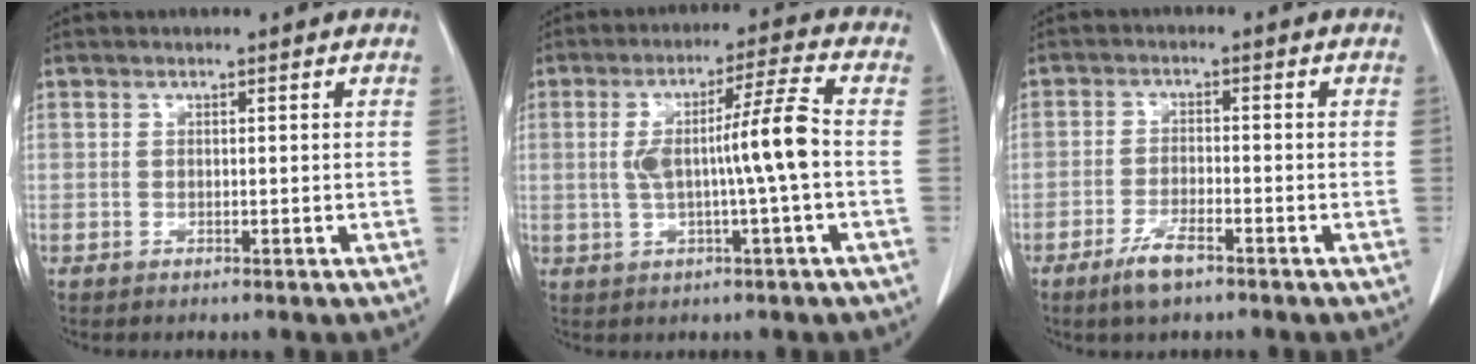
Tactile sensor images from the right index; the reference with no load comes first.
{"total": 8.8, "force": [-0.6, -0.7, 8.8], "torque": [-0.156, 0.014, -0.009]}
{"total": 4.5, "force": [-3.0, 0.9, 3.1], "torque": [-0.065, -0.003, -0.052]}